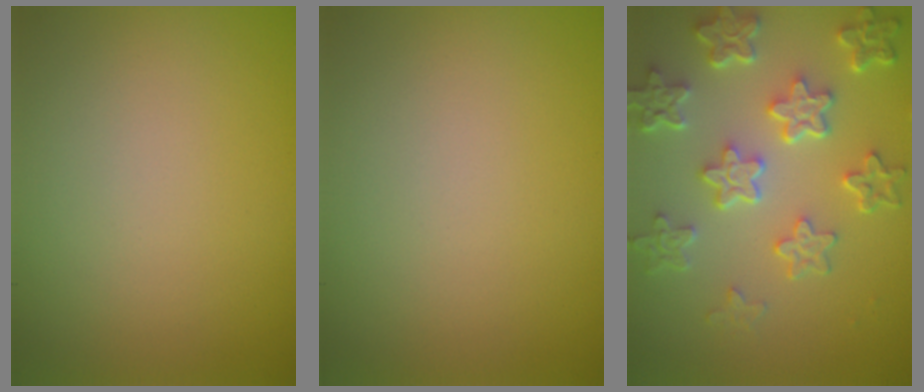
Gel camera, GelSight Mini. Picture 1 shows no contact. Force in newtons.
{"total": 0.0}
{"total": 6.6, "press": 5.0, "slide": 4.3}